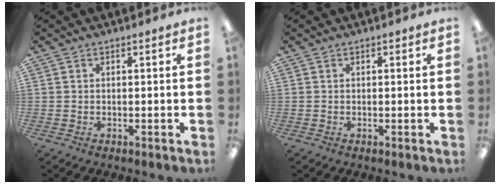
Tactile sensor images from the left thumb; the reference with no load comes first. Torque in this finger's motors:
{"motor_torque": [0.16, 0.00, -0.31, 0.12, 0.02]}